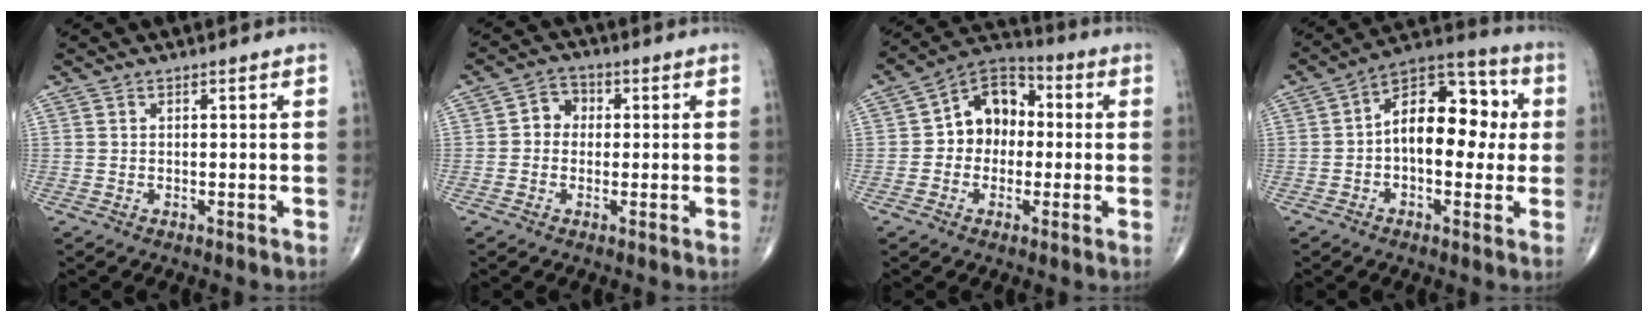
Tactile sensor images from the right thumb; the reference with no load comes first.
{"total": 4.2, "force": [0.0, 3.6, 2.0], "torque": [-0.011, 0.015, -0.011]}
{"total": 10.7, "force": [0.0, 8.4, 6.7], "torque": [-0.067, 0.034, -0.017]}
{"total": 15.0, "force": [0.5, 8.7, 12.2], "torque": [-0.149, 0.038, -0.005]}